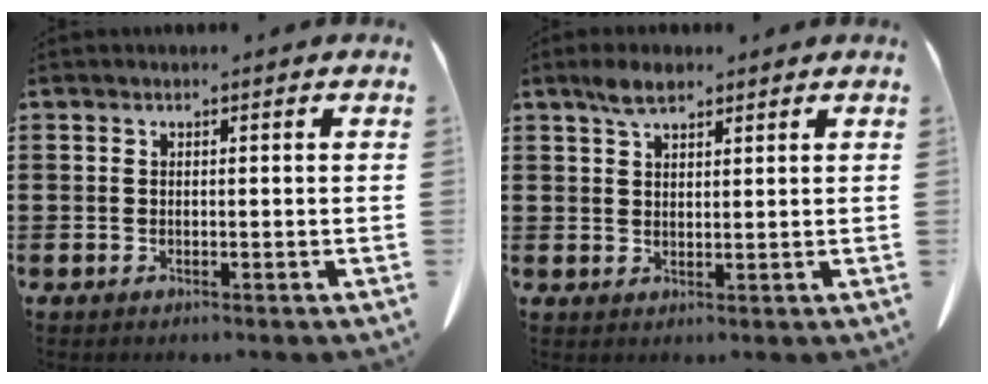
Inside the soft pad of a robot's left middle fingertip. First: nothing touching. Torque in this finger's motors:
{"motor_torque": [0.60, 0.60, -0.09, -0.05]}